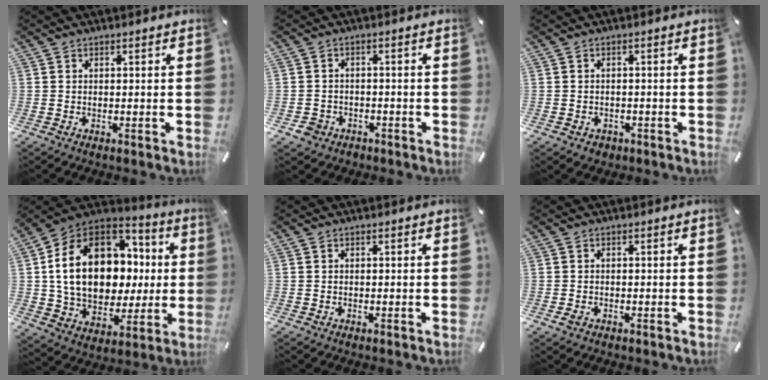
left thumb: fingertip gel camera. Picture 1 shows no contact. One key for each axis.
{"total": 4.0, "fx": -2.1, "fy": 3.3, "fz": 1.0, "tx": -0.028, "ty": 0.004, "tz": -0.042}
{"total": 2.0, "fx": -1.0, "fy": 1.7, "fz": 0.6, "tx": -0.011, "ty": 0.006, "tz": -0.021}
{"total": 20.5, "fx": 3.5, "fy": 15.0, "fz": 13.6, "tx": -0.267, "ty": -0.017, "tz": 0.067}
{"total": 0.0}
{"total": 1.2, "fx": -0.5, "fy": 0.7, "fz": 0.7, "tx": -0.013, "ty": 0.000, "tz": -0.009}